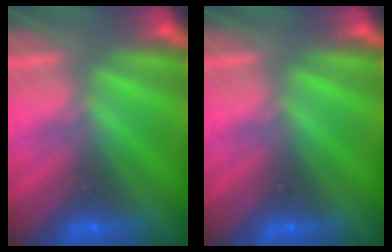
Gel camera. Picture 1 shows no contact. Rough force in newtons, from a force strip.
{"total": 0.0}